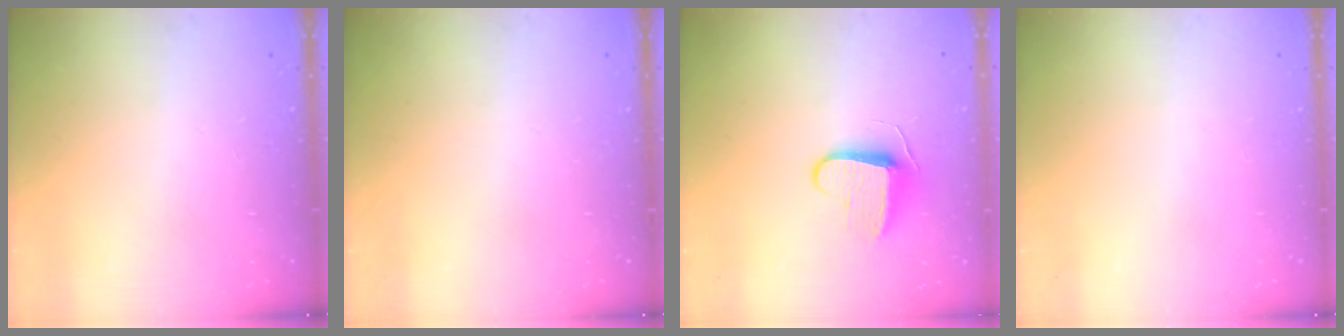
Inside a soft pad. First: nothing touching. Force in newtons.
{"total": 0.0}
{"total": 8.7, "press": 8.7, "slide": 0.5}
{"total": 0.0}